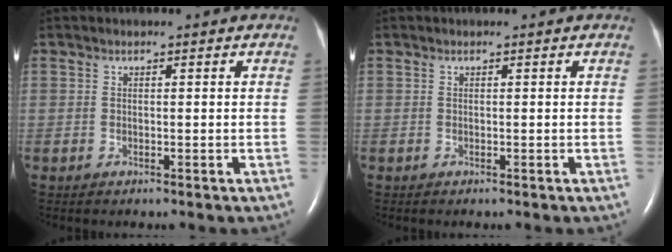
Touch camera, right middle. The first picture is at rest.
{"total": 0.0}